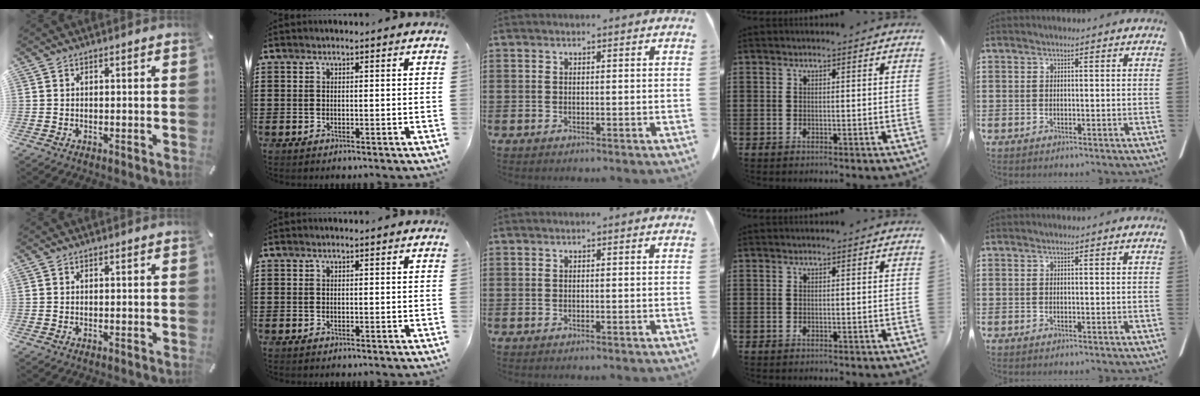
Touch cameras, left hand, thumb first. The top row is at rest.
{}